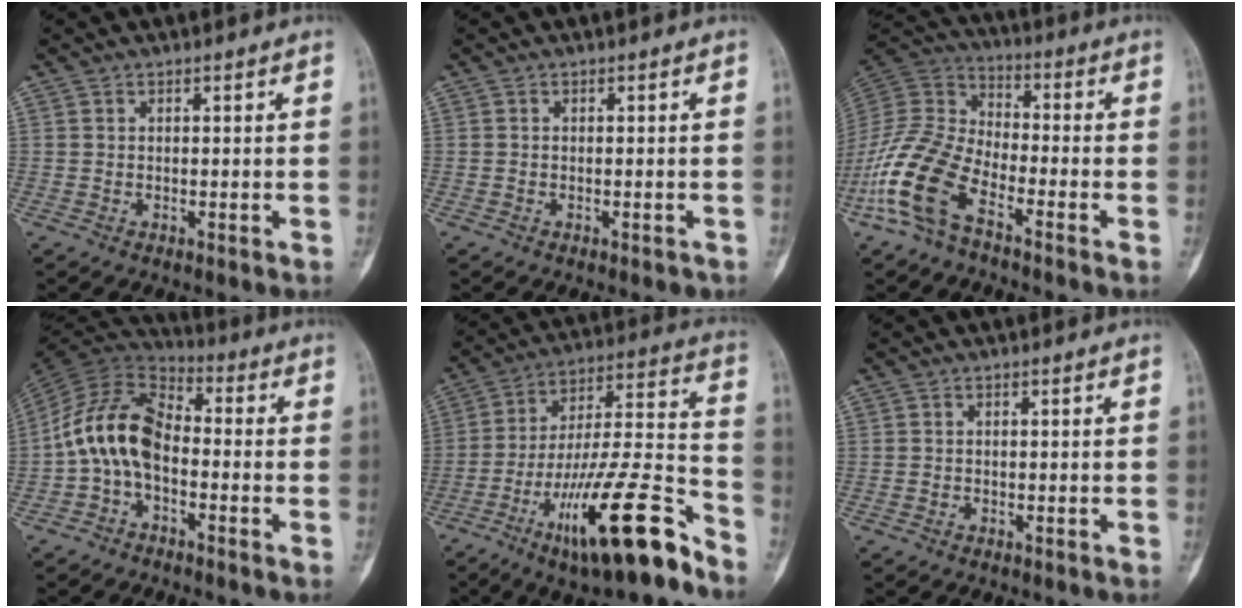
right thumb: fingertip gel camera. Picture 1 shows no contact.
{"total": 0.9, "force": [-0.6, 0.4, 0.4], "torque": [-0.006, 0.003, -0.007]}
{"total": 14.7, "force": [-7.8, 7.1, 10.2], "torque": [-0.216, 0.049, -0.166]}
{"total": 12.3, "force": [-2.4, 7.8, 9.2], "torque": [-0.169, 0.049, -0.060]}
{"total": 23.8, "force": [-14.2, 5.0, 18.5], "torque": [-0.299, 0.076, -0.234]}
{"total": 0.0}